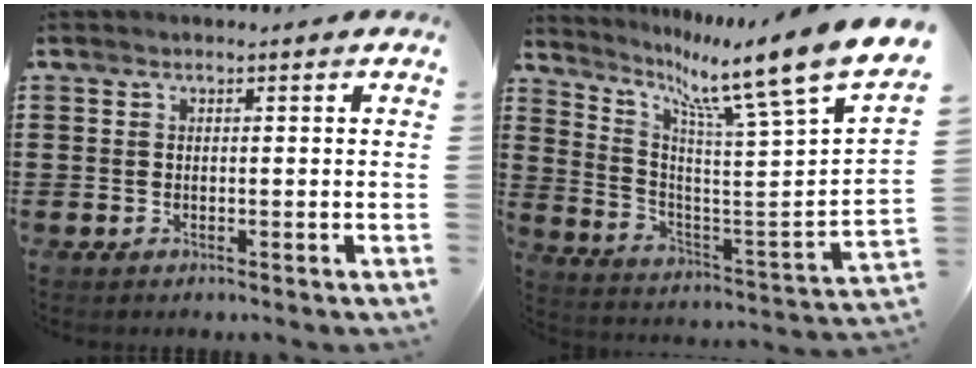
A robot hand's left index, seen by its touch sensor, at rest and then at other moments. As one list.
[{"total": 11.2, "force": [8.2, -0.4, 7.6], "torque": [-0.146, -0.082, 0.116]}]